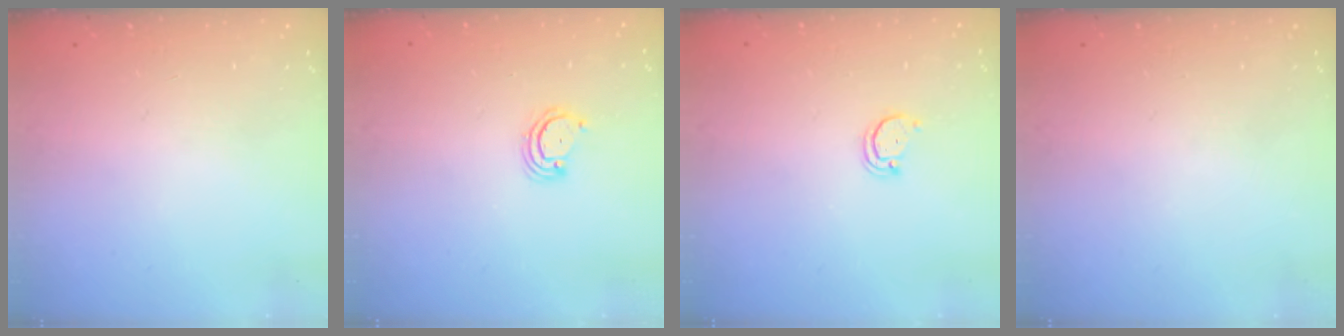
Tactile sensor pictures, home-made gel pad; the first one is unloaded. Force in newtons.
{"total": 2.9, "press": 2.9, "slide": 0.3}
{"total": 2.0, "press": 2.0, "slide": 0.2}
{"total": 0.0}